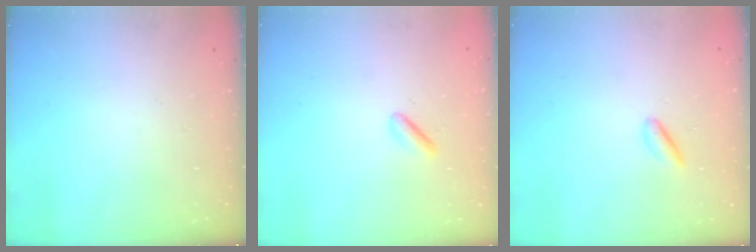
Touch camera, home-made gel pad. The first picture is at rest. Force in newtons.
{"total": 1.4, "press": 1.1, "slide": 0.9}
{"total": 2.1, "press": 2.0, "slide": 0.7}